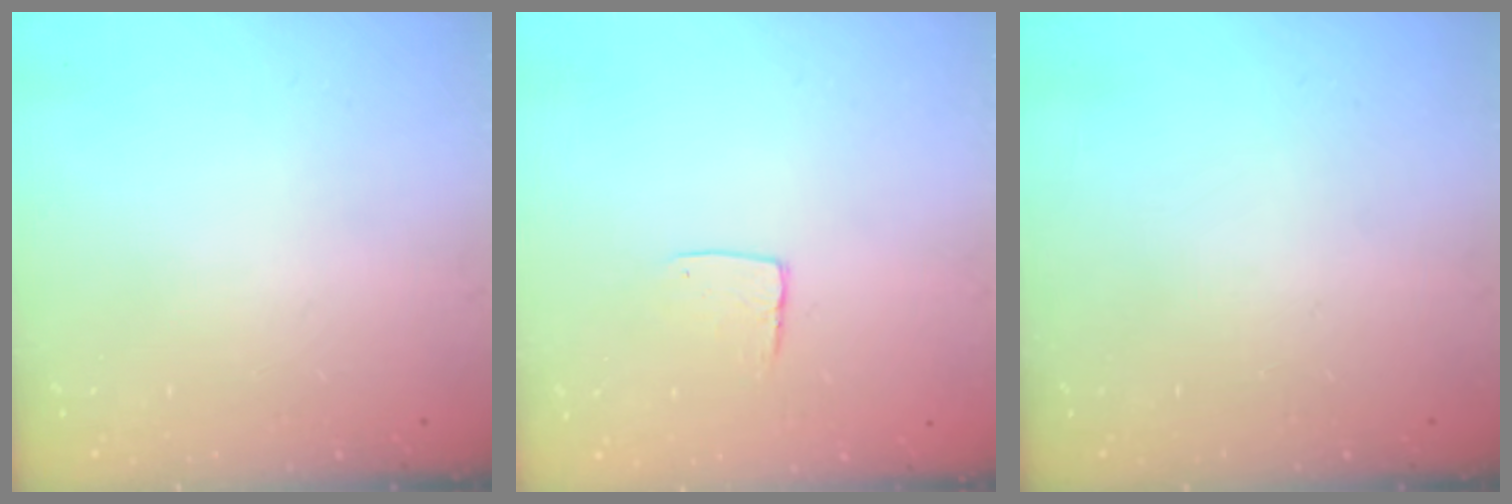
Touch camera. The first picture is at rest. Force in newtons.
{"total": 5.9, "press": 5.9, "slide": 0.4}
{"total": 0.0}